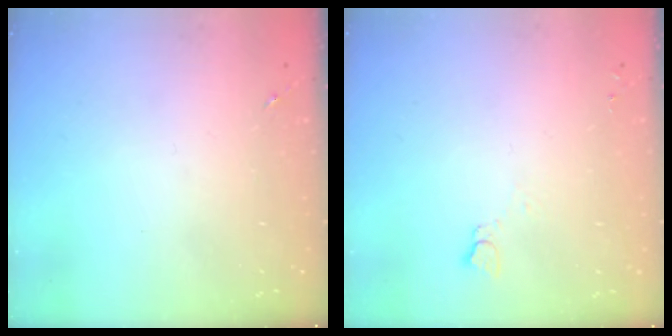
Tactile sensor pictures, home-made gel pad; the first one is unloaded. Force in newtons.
{"total": 2.7, "press": 2.7, "slide": 0.3}